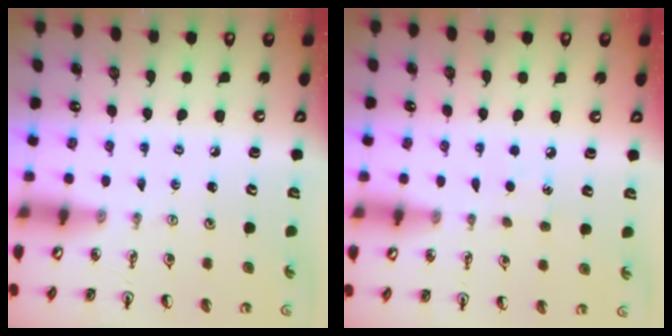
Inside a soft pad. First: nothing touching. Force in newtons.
{"total": 4.5, "press": 4.5, "slide": 0.5}